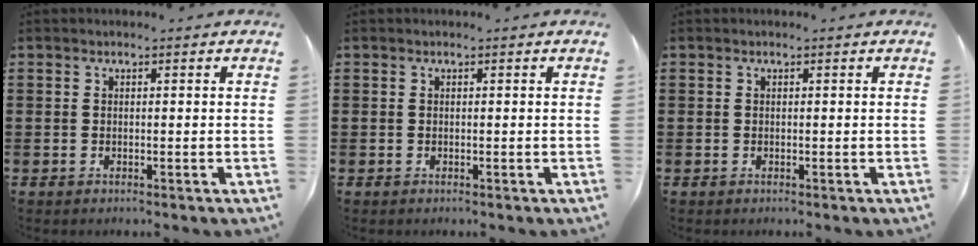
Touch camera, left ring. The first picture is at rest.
{"total": 0.0}
{"total": 0.0}